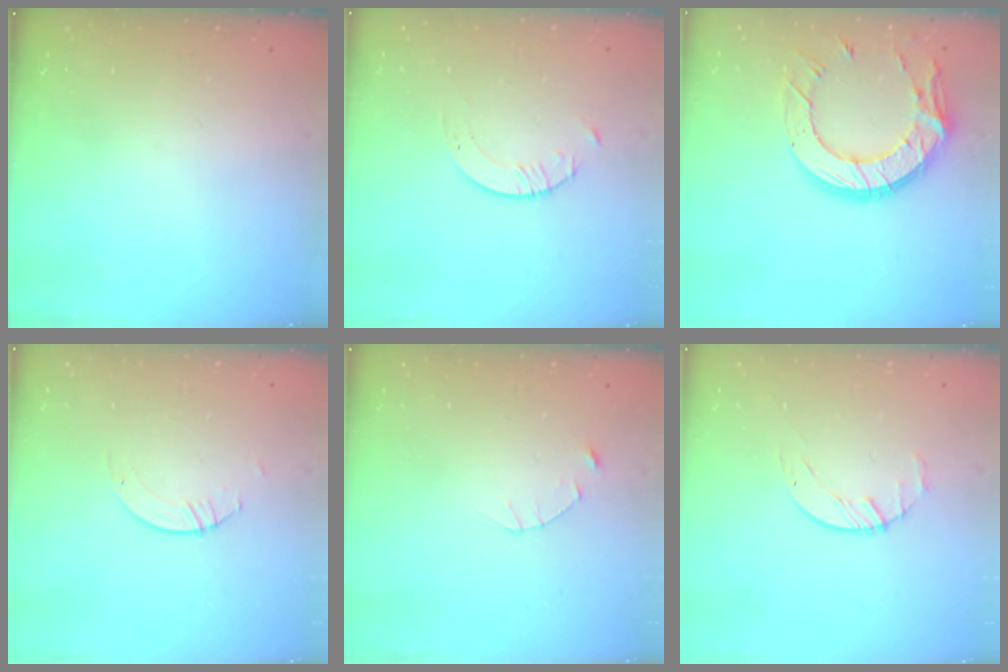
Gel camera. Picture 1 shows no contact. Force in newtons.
{"total": 1.7, "press": 1.7, "slide": 0.2}
{"total": 17.3, "press": 17.2, "slide": 1.3}
{"total": 1.1, "press": 1.1, "slide": 0.1}
{"total": 2.5, "press": 2.4, "slide": 0.3}
{"total": 1.6, "press": 1.6, "slide": 0.3}